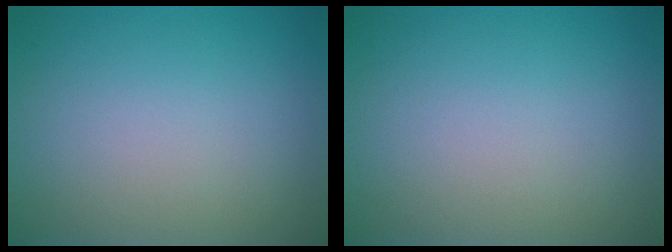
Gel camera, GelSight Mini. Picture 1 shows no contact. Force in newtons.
{"total": 0.0}